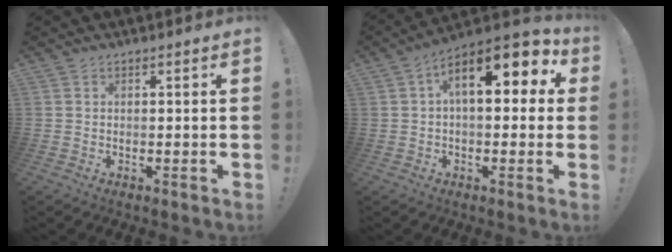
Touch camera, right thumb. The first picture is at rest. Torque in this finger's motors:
{"motor_torque": [-0.03, 1.73, 1.55, 0.15, 0.38]}